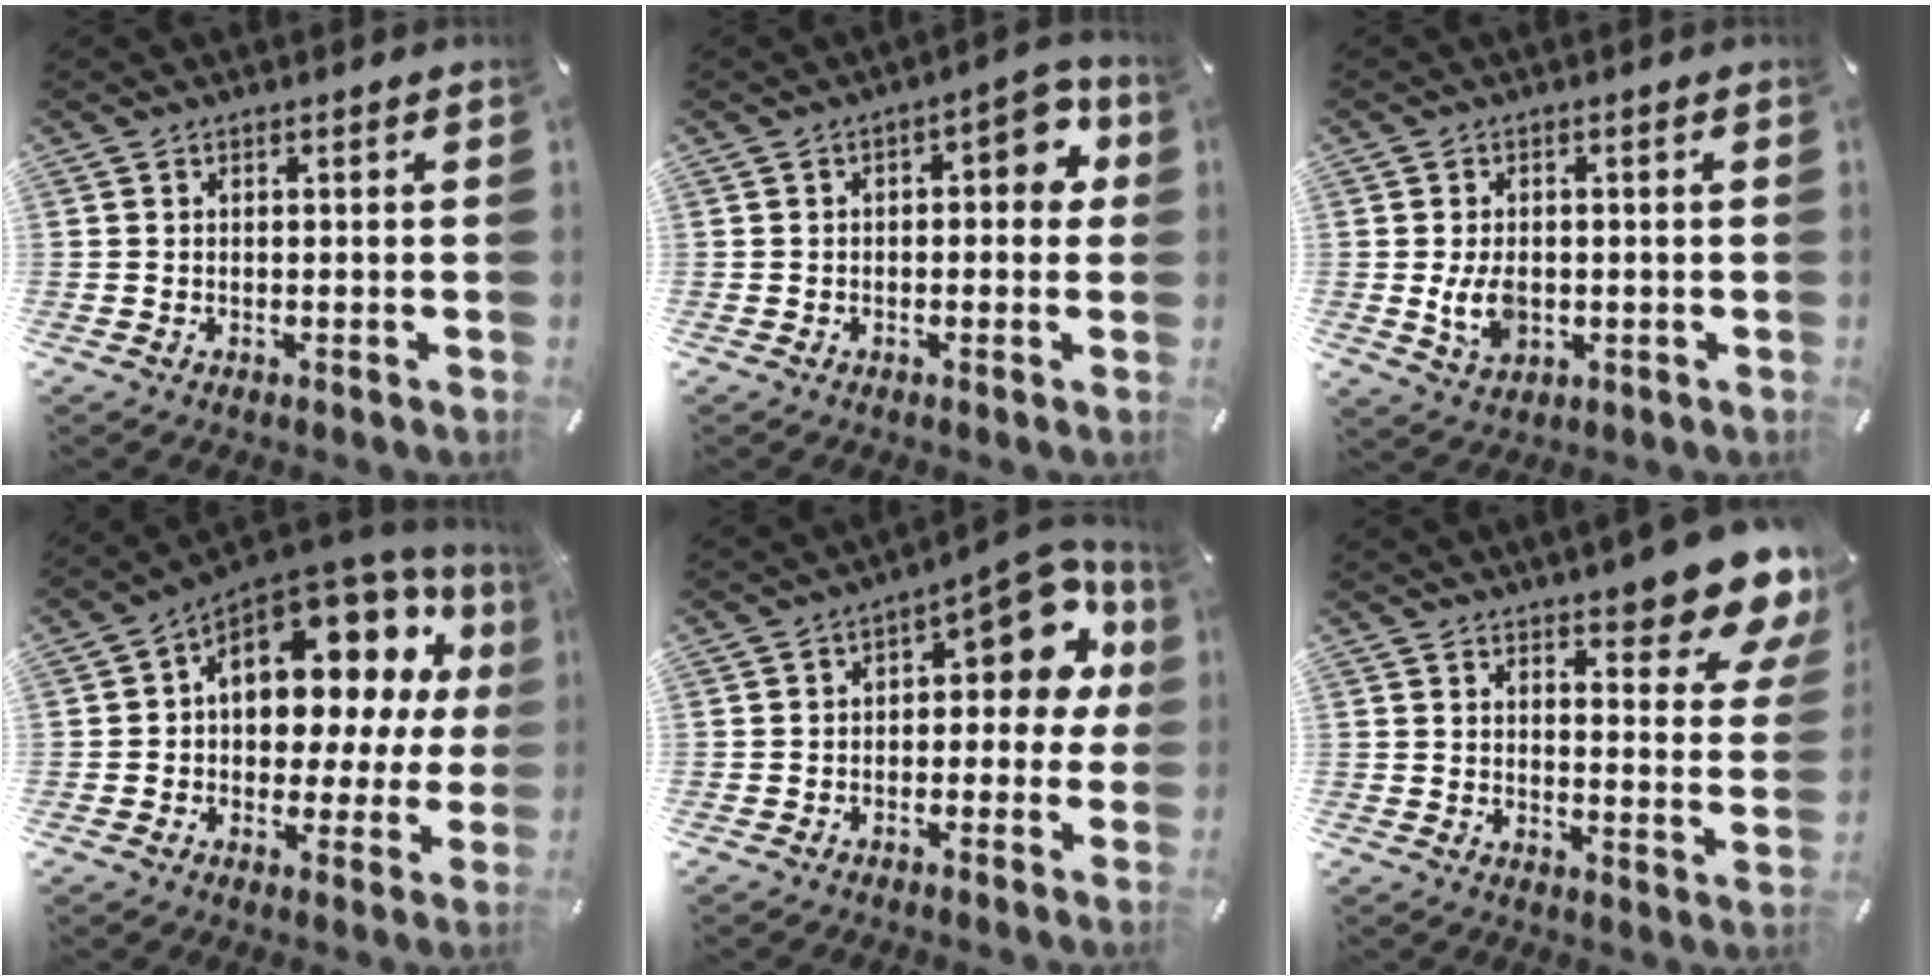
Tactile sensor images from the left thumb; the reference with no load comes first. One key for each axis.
{"total": 6.6, "fx": 1.0, "fy": 3.5, "fz": 5.6, "tx": -0.059, "ty": -0.005, "tz": 0.004}
{"total": 5.9, "fx": -0.6, "fy": 4.1, "fz": 4.2, "tx": -0.094, "ty": -0.005, "tz": -0.014}
{"total": 15.0, "fx": 6.9, "fy": 9.7, "fz": 9.1, "tx": -0.118, "ty": -0.067, "tz": 0.117}
{"total": 12.5, "fx": 4.1, "fy": 6.4, "fz": 9.9, "tx": -0.114, "ty": -0.032, "tz": 0.067}
{"total": 12.3, "fx": 9.7, "fy": 3.4, "fz": 6.8, "tx": -0.079, "ty": -0.084, "tz": 0.163}